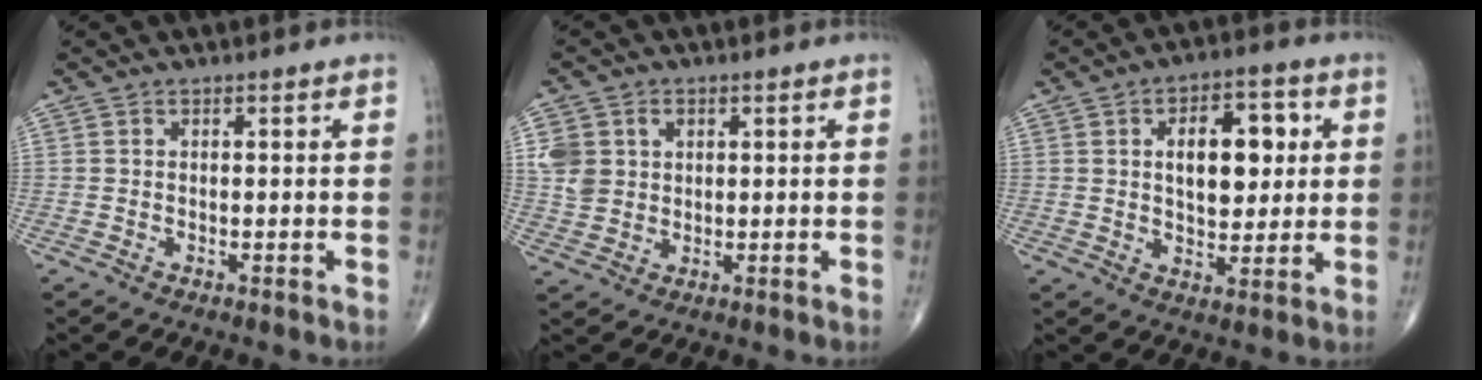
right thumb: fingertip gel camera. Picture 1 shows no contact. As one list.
[{"total": 6.7, "force": [1.8, 5.6, 3.2], "torque": [-0.050, -0.001, 0.042]}, {"total": 11.8, "force": [2.5, 6.5, 9.5], "torque": [-0.105, 0.000, 0.039]}]